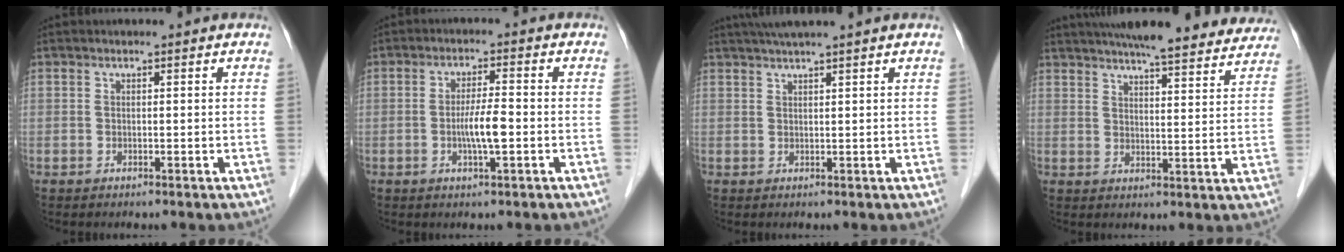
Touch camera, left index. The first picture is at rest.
{"total": 4.5, "force": [-1.1, 0.4, 4.3], "torque": [-0.084, -0.005, -0.022]}
{"total": 4.7, "force": [3.8, -1.1, 2.5], "torque": [-0.034, 0.023, 0.066]}
{"total": 22.8, "force": [20.3, 3.3, 9.8], "torque": [-0.147, 0.006, 0.256]}